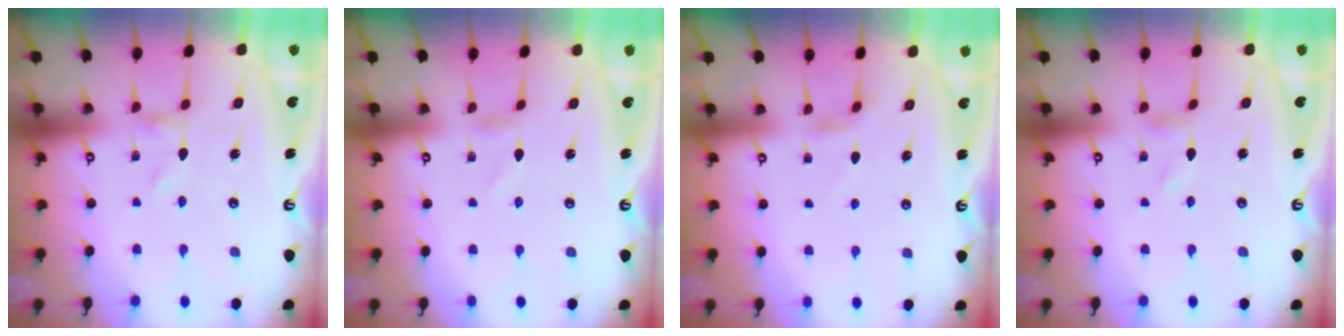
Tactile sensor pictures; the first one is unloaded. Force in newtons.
{"total": 1.0, "press": 1.0, "slide": 0.1}
{"total": 2.1, "press": 2.1, "slide": 0.4}
{"total": 0.6, "press": 0.6, "slide": 0.2}